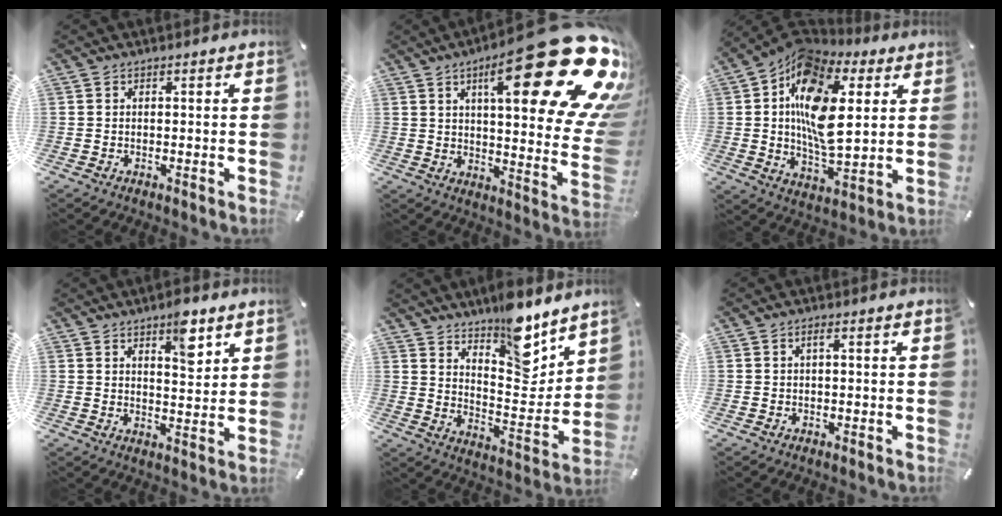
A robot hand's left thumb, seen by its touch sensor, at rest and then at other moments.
{"total": 35.3, "force": [16.1, 11.3, 29.3], "torque": [-0.387, -0.116, 0.275]}
{"total": 18.7, "force": [4.5, 10.9, 14.5], "torque": [-0.271, -0.012, 0.072]}
{"total": 7.4, "force": [4.9, 2.9, 4.6], "torque": [-0.046, -0.032, 0.078]}
{"total": 14.3, "force": [11.1, 5.8, 6.8], "torque": [-0.083, -0.090, 0.196]}
{"total": 1.3, "force": [0.3, 0.4, 1.2], "torque": [-0.024, 0.004, 0.003]}